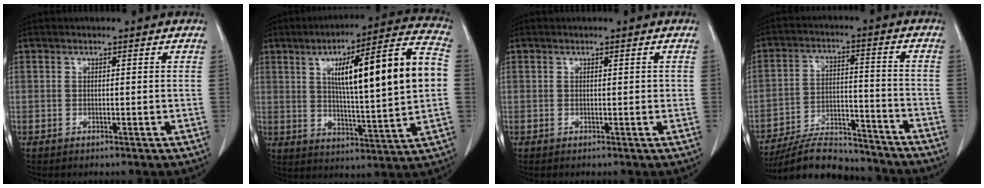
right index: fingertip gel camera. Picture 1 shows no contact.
{"total": 19.9, "force": [3.0, 1.9, 19.6], "torque": [-0.295, 0.025, 0.042]}
{"total": 0.7, "force": [0.2, 0.4, 0.5], "torque": [-0.005, 0.002, 0.004]}
{"total": 14.4, "force": [-13.5, 3.0, 4.0], "torque": [-0.061, 0.018, -0.214]}